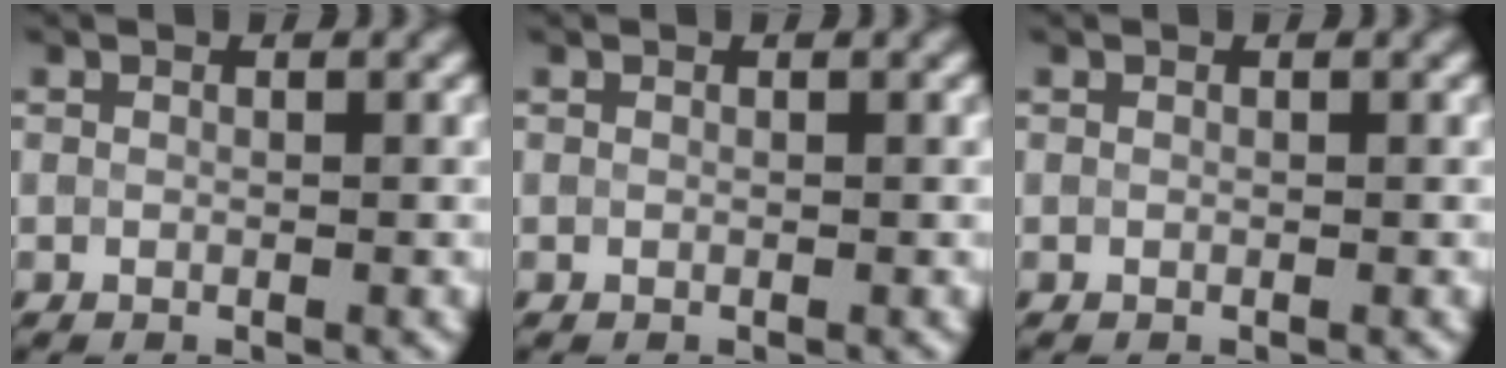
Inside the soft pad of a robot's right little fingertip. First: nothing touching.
{"total": 0.0}
{"total": 0.0}